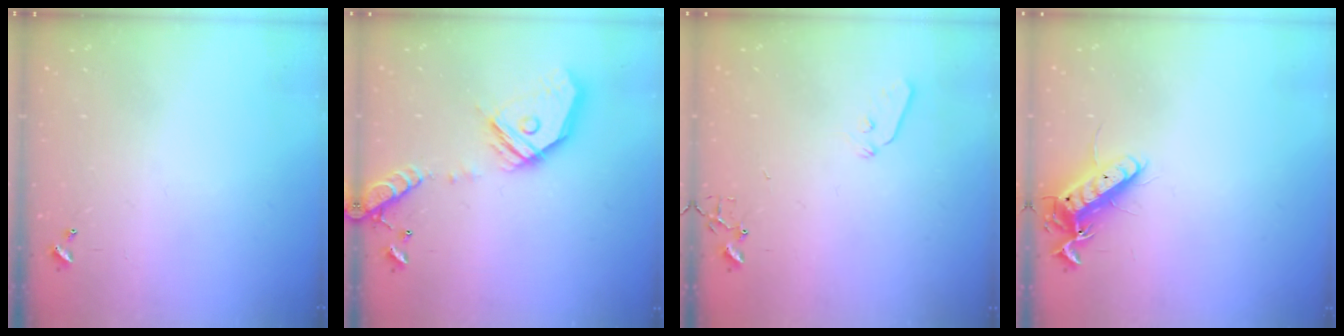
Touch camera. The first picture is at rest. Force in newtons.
{"total": 18.8, "press": 18.6, "slide": 3.0}
{"total": 5.0, "press": 5.0, "slide": 0.6}
{"total": 12.2, "press": 12.1, "slide": 1.4}